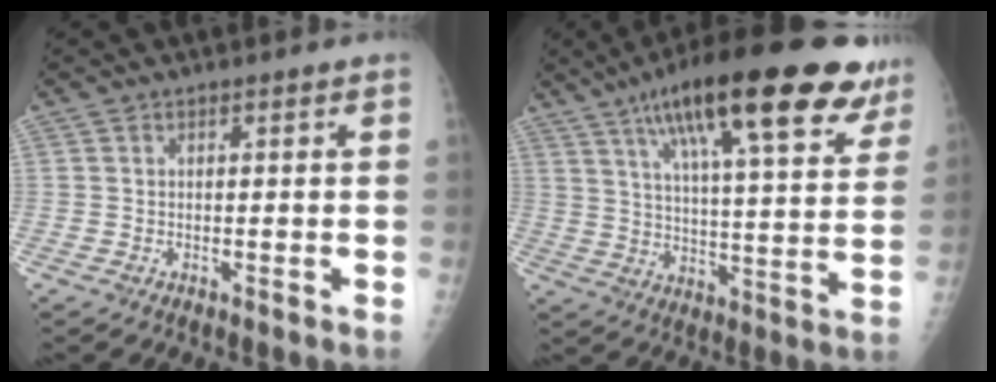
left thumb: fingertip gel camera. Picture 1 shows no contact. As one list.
[{"total": 26.3, "force": [15.4, 7.0, 20.1], "torque": [-0.283, -0.022, 0.230]}]